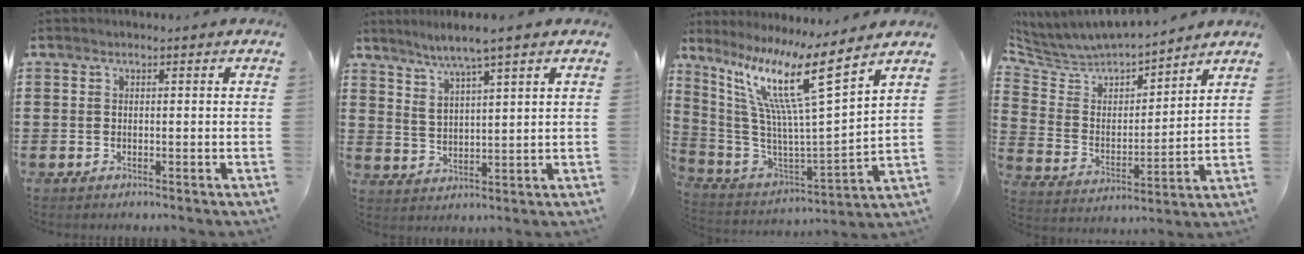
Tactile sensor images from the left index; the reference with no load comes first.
{"total": 4.7, "force": [3.8, -0.3, 2.8], "torque": [-0.064, -0.013, 0.063]}
{"total": 13.8, "force": [8.1, 0.2, 11.2], "torque": [-0.247, -0.056, 0.120]}
{"total": 4.7, "force": [4.5, 1.1, -0.2], "torque": [-0.032, -0.039, 0.070]}